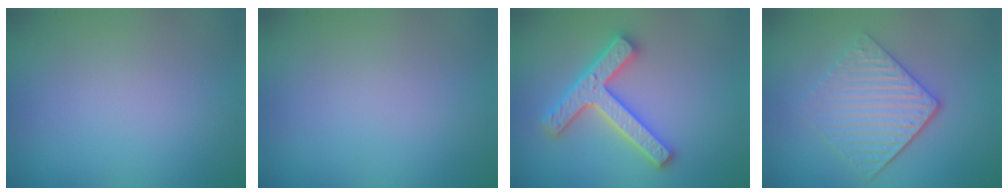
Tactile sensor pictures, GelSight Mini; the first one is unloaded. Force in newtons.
{"total": 0.0}
{"total": 4.0, "press": 3.9, "slide": 0.9}
{"total": 4.3, "press": 3.4, "slide": 2.6}